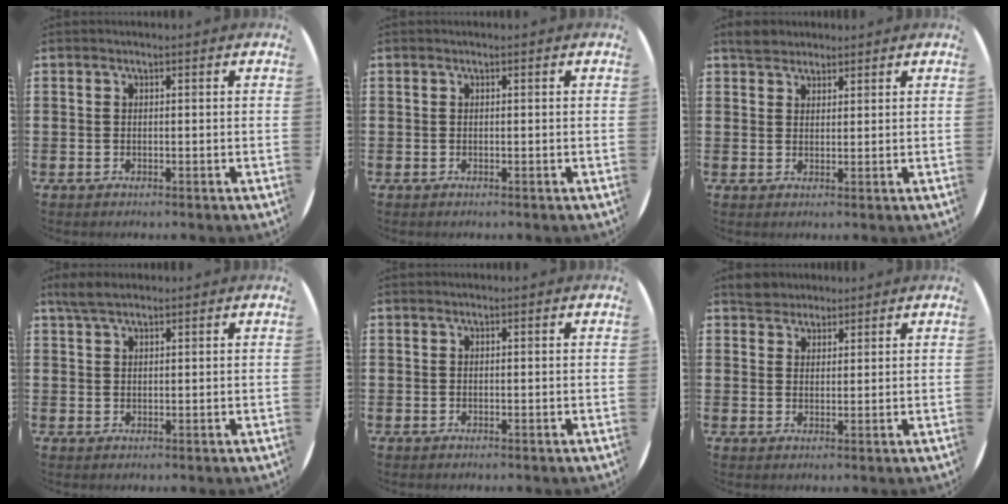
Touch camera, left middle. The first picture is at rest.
{"total": 0.0}
{"total": 2.6, "force": [2.4, 1.2, 0.0], "torque": [0.001, 0.004, 0.046]}
{"total": 3.0, "force": [2.3, 1.0, 1.7], "torque": [-0.038, 0.006, 0.043]}
{"total": 0.0}
{"total": 2.9, "force": [2.7, 1.2, -0.1], "torque": [0.002, 0.002, 0.052]}